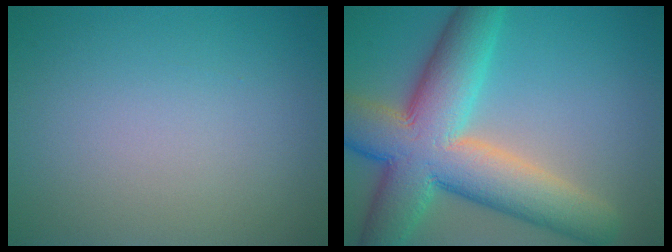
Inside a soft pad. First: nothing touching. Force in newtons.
{"total": 12.2, "press": 12.2, "slide": 0.5}